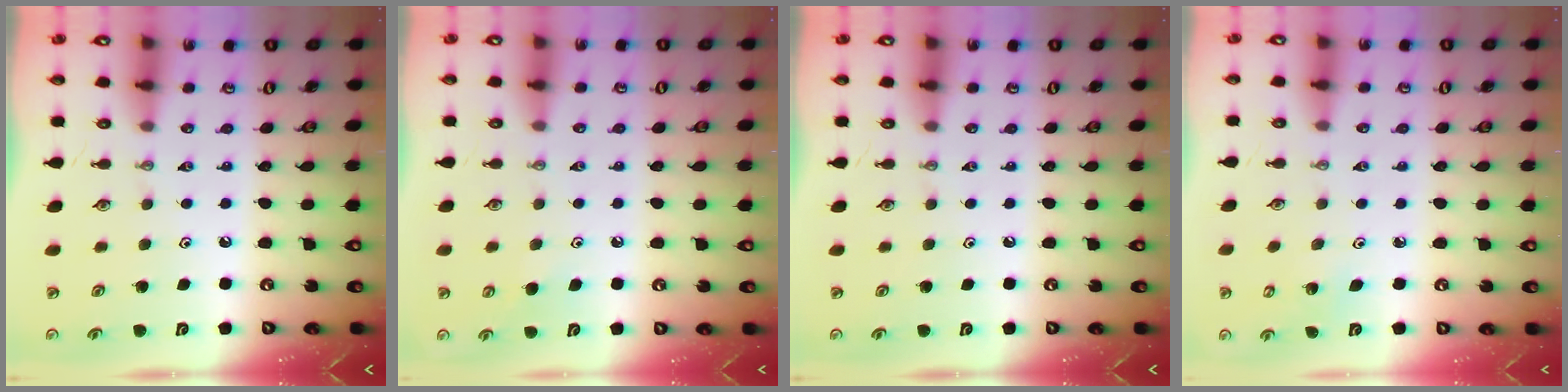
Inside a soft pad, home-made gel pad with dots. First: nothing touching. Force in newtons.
{"total": 5.6, "press": 5.5, "slide": 1.3}
{"total": 0.0}
{"total": 3.2, "press": 3.2, "slide": 0.2}